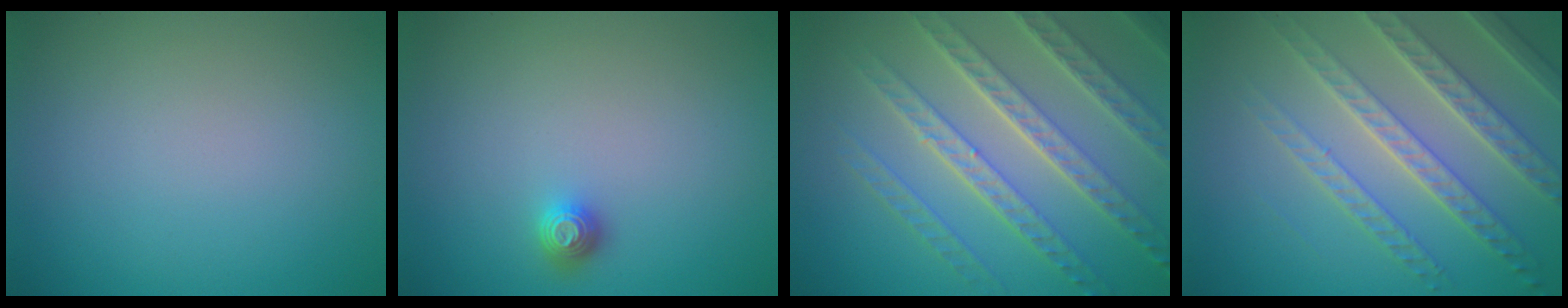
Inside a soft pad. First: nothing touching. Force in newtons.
{"total": 1.4, "press": 1.2, "slide": 0.5}
{"total": 7.7, "press": 5.6, "slide": 5.3}
{"total": 6.0, "press": 5.0, "slide": 3.3}